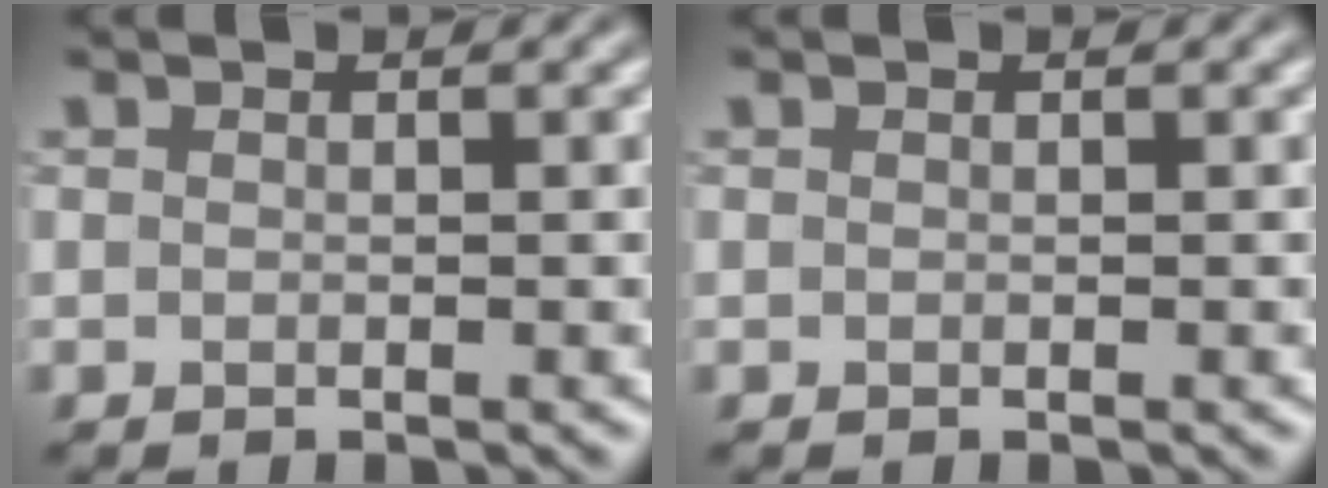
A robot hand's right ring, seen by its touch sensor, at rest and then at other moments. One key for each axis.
{"total": 0.0}